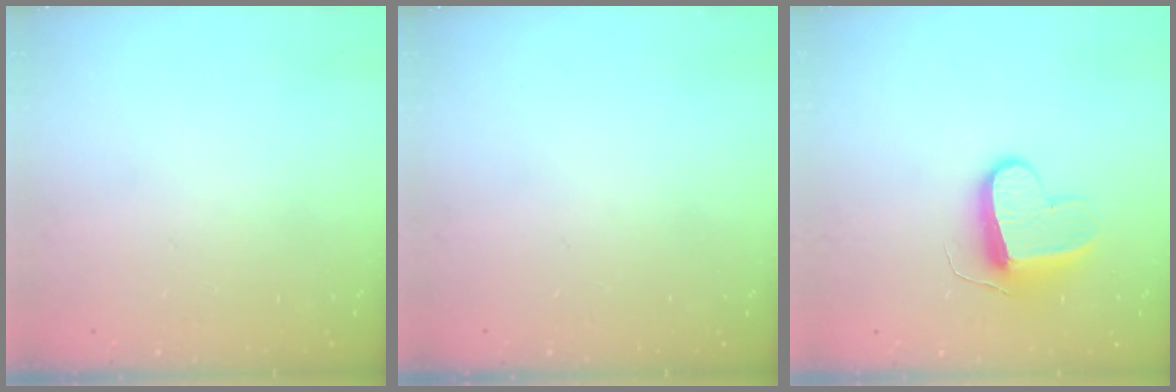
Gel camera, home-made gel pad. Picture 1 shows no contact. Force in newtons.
{"total": 0.0}
{"total": 10.3, "press": 10.2, "slide": 1.2}